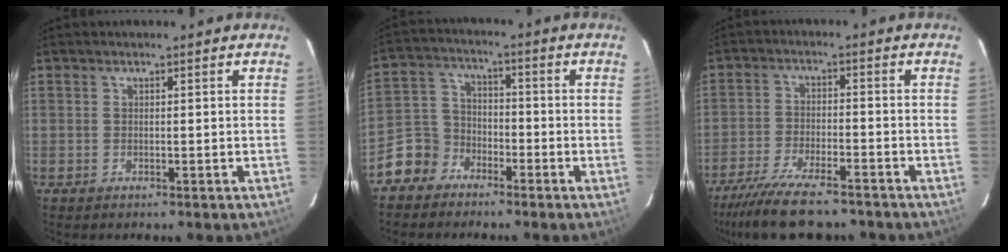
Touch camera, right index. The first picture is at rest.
{"total": 7.2, "force": [-4.9, 5.3, 0.6], "torque": [-0.025, 0.031, -0.103]}
{"total": 13.5, "force": [-11.2, 3.3, 6.7], "torque": [-0.153, -0.024, -0.191]}